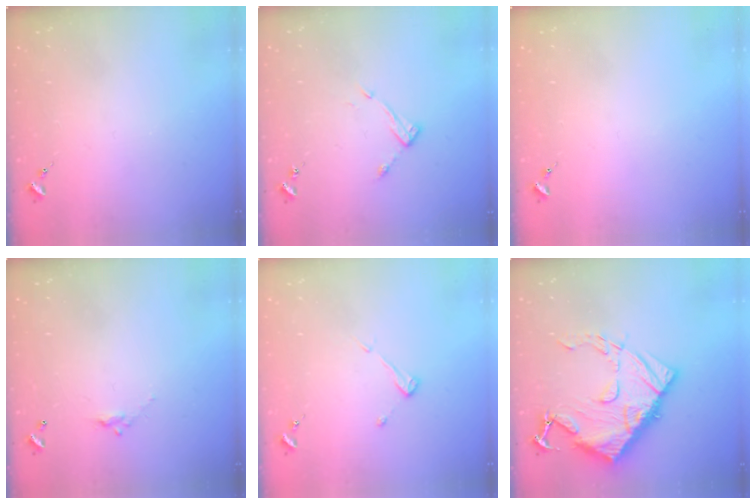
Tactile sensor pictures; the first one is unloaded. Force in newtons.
{"total": 7.9, "press": 7.9, "slide": 0.3}
{"total": 0.0}
{"total": 4.9, "press": 4.9, "slide": 0.2}
{"total": 3.8, "press": 3.8, "slide": 0.3}
{"total": 22.1, "press": 22.0, "slide": 2.0}